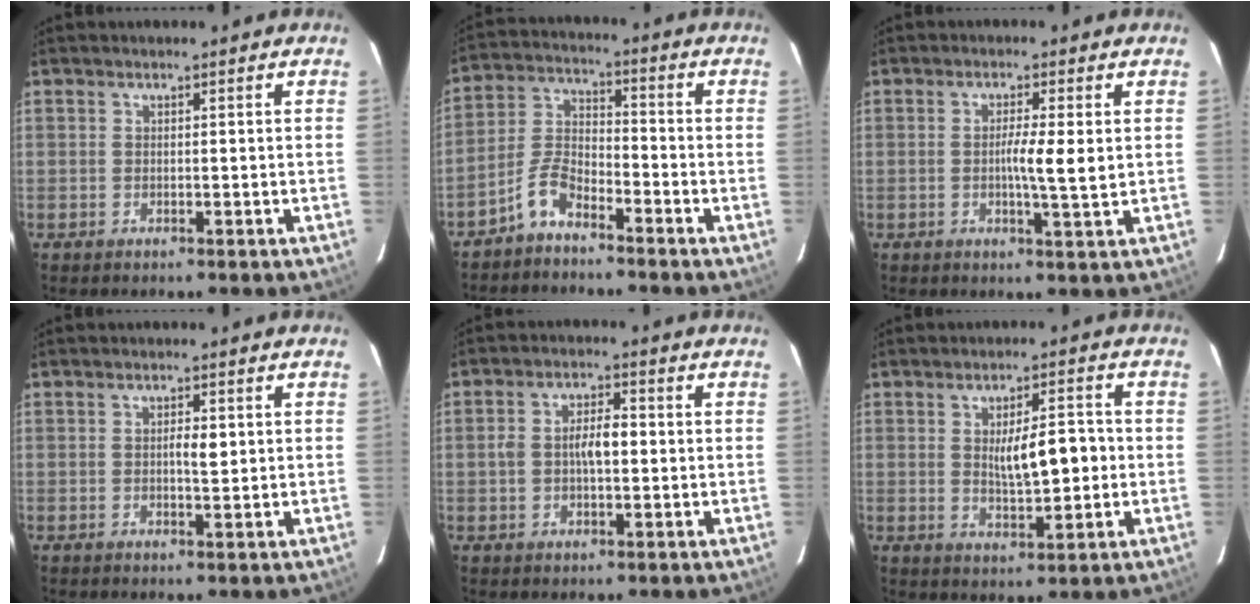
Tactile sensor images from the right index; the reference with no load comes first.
{"total": 5.7, "force": [-4.5, 2.0, 3.0], "torque": [-0.072, 0.003, -0.095]}
{"total": 4.4, "force": [0.2, -0.2, 4.4], "torque": [-0.075, -0.005, 0.002]}
{"total": 2.1, "force": [0.2, 0.5, 2.0], "torque": [-0.035, 0.001, 0.004]}
{"total": 5.3, "force": [-0.1, 2.3, 4.8], "torque": [-0.098, 0.016, -0.001]}
{"total": 7.3, "force": [0.1, 2.1, 7.0], "torque": [-0.114, 0.005, 0.009]}